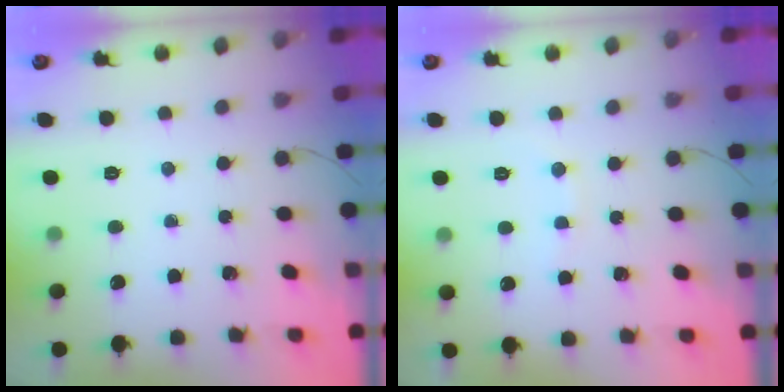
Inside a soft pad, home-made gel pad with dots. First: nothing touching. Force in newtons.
{"total": 4.2, "press": 4.1, "slide": 1.1}